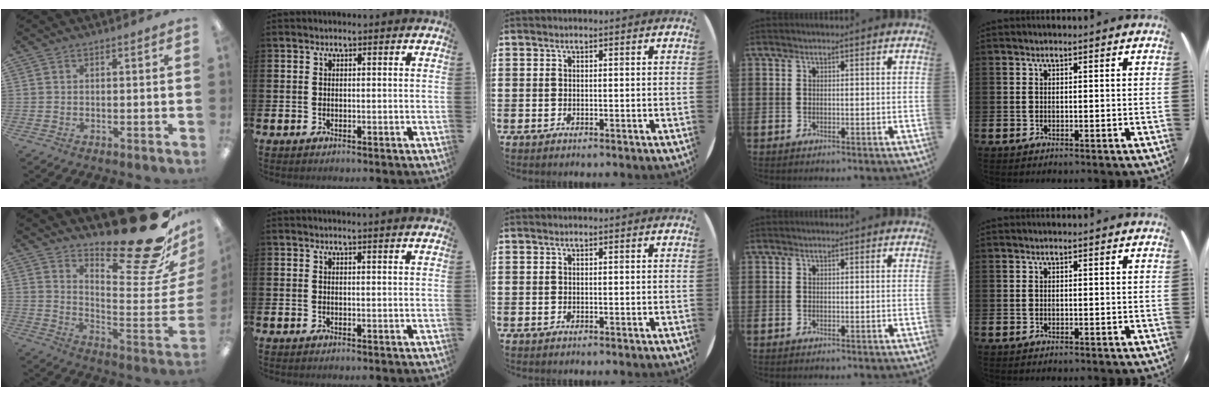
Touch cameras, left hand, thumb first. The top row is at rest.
{"thumb": {"total": 24.1, "force": [18.2, 5.5, 14.9], "torque": [-0.169, -0.151, 0.294]}, "index": {"total": 1.0, "force": [1.0, -0.3, 0.2], "torque": [0.001, -0.004, 0.018]}}